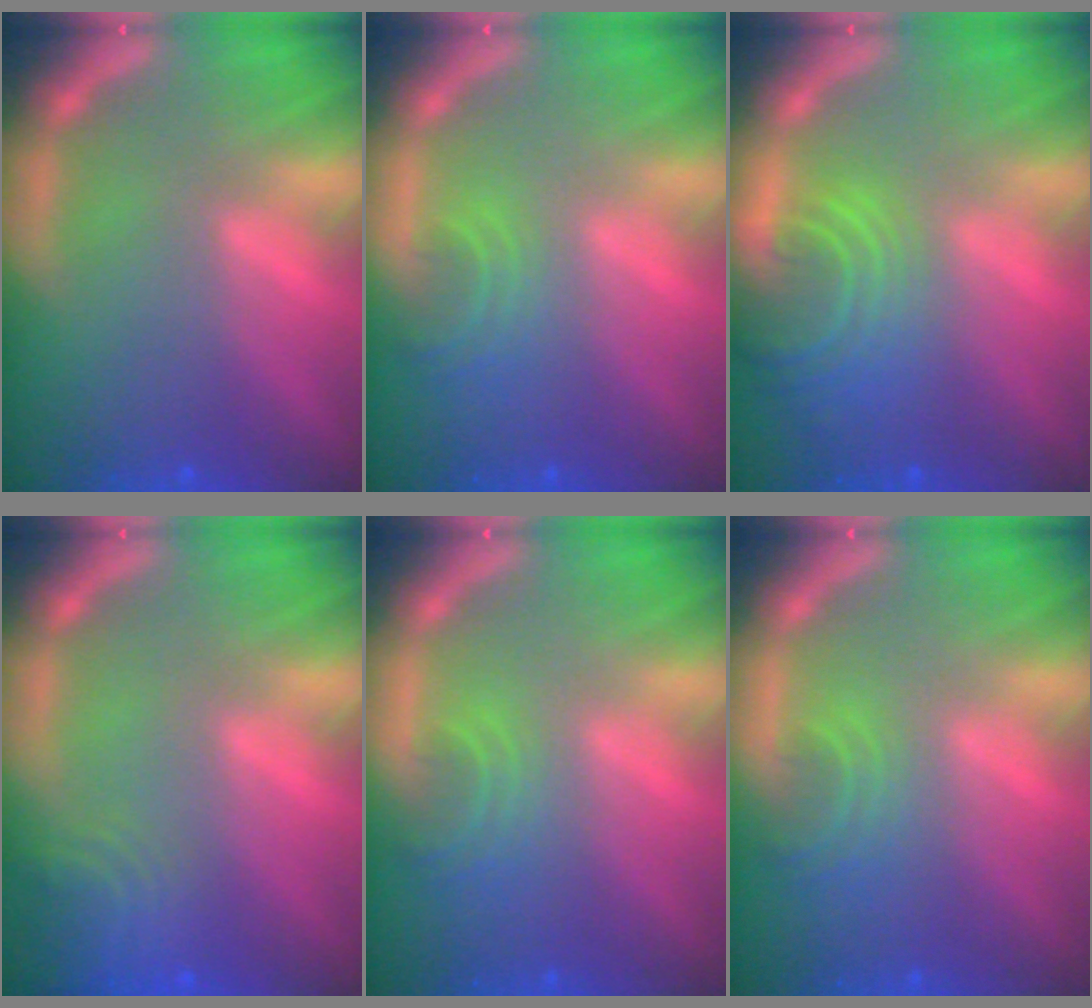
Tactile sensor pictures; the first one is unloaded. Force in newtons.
{"total": 2.4}
{"total": 6.1}
{"total": 4.0}
{"total": 2.4}
{"total": 2.4}